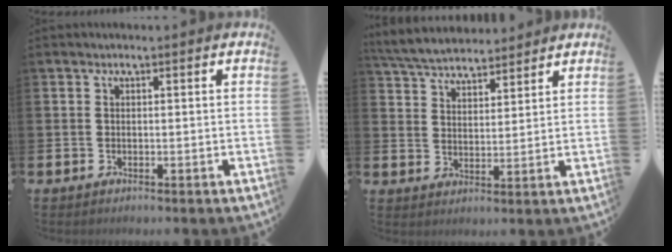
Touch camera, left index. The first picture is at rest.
{"total": 5.6, "force": [5.5, 1.1, 0.8], "torque": [-0.042, -0.026, 0.099]}